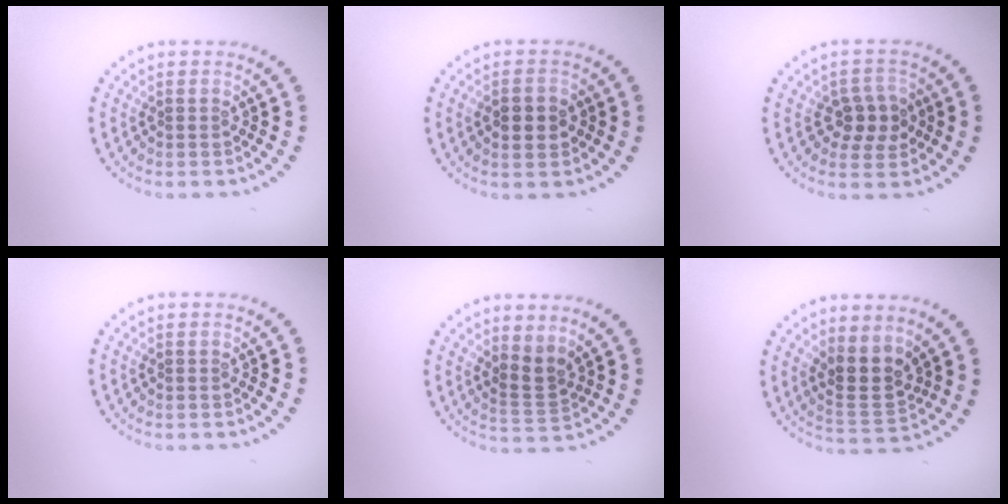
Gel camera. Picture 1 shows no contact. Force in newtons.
{"total": 2.6, "press": 2.6, "slide": 0.2}
{"total": 3.0, "press": 2.9, "slide": 0.8}
{"total": 0.0}
{"total": 2.3, "press": 1.5, "slide": 1.8}
{"total": 3.4, "press": 3.0, "slide": 1.7}